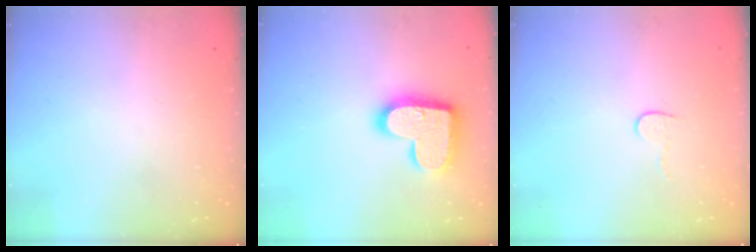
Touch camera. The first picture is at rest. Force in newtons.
{"total": 17.8, "press": 17.7, "slide": 1.1}
{"total": 4.0, "press": 4.0, "slide": 0.4}